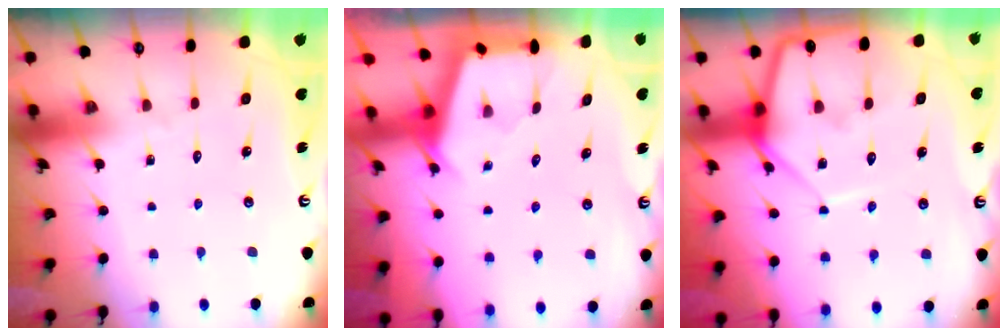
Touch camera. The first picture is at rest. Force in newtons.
{"total": 2.7, "press": 2.6, "slide": 0.3}
{"total": 10.4, "press": 10.4, "slide": 0.8}